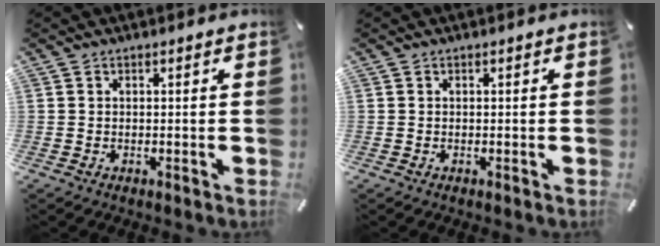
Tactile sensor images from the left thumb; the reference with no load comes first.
{"total": 0.0}